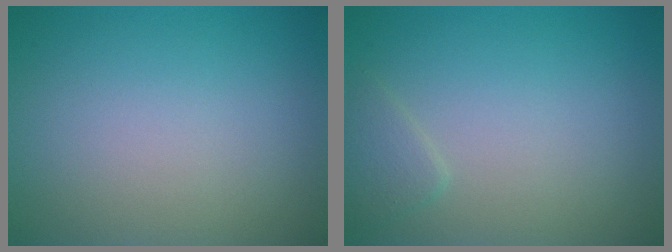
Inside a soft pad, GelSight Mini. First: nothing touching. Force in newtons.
{"total": 1.2, "press": 1.2, "slide": 0.1}